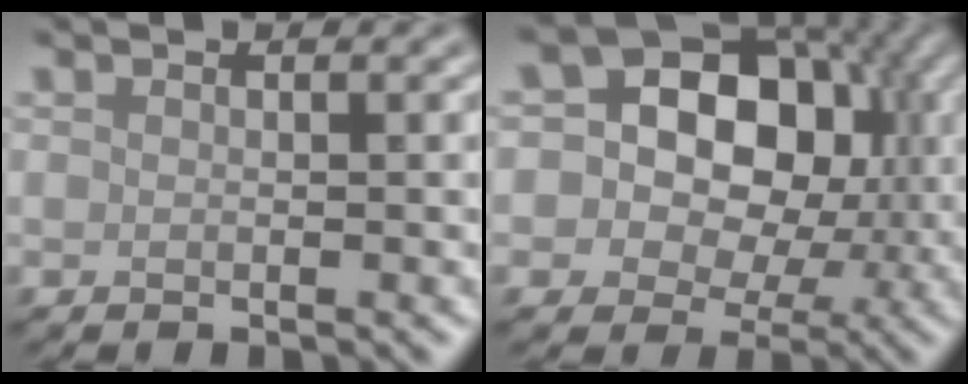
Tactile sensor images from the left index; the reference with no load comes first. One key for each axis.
{"total": 12.9, "fx": 1.9, "fy": 10.2, "fz": 7.6, "tx": -0.103, "ty": 0.029, "tz": -0.001}